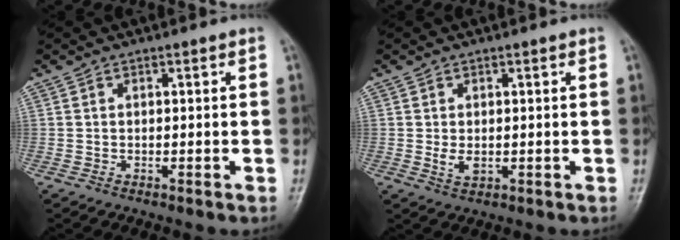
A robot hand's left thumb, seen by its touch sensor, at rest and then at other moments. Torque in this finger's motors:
{"motor_torque": [-0.05, 0.19, 0.44, 0.07, 0.02]}